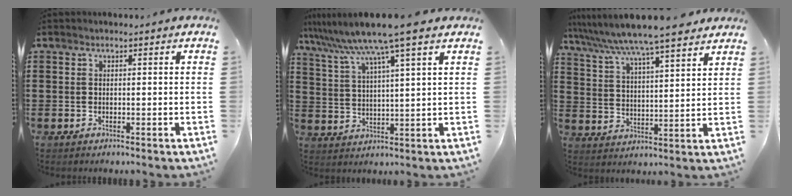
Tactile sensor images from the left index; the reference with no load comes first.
{"total": 8.8, "force": [6.8, -0.8, 5.4], "torque": [-0.128, -0.036, 0.111]}
{"total": 7.0, "force": [6.3, -0.4, 3.1], "torque": [-0.086, -0.035, 0.103]}